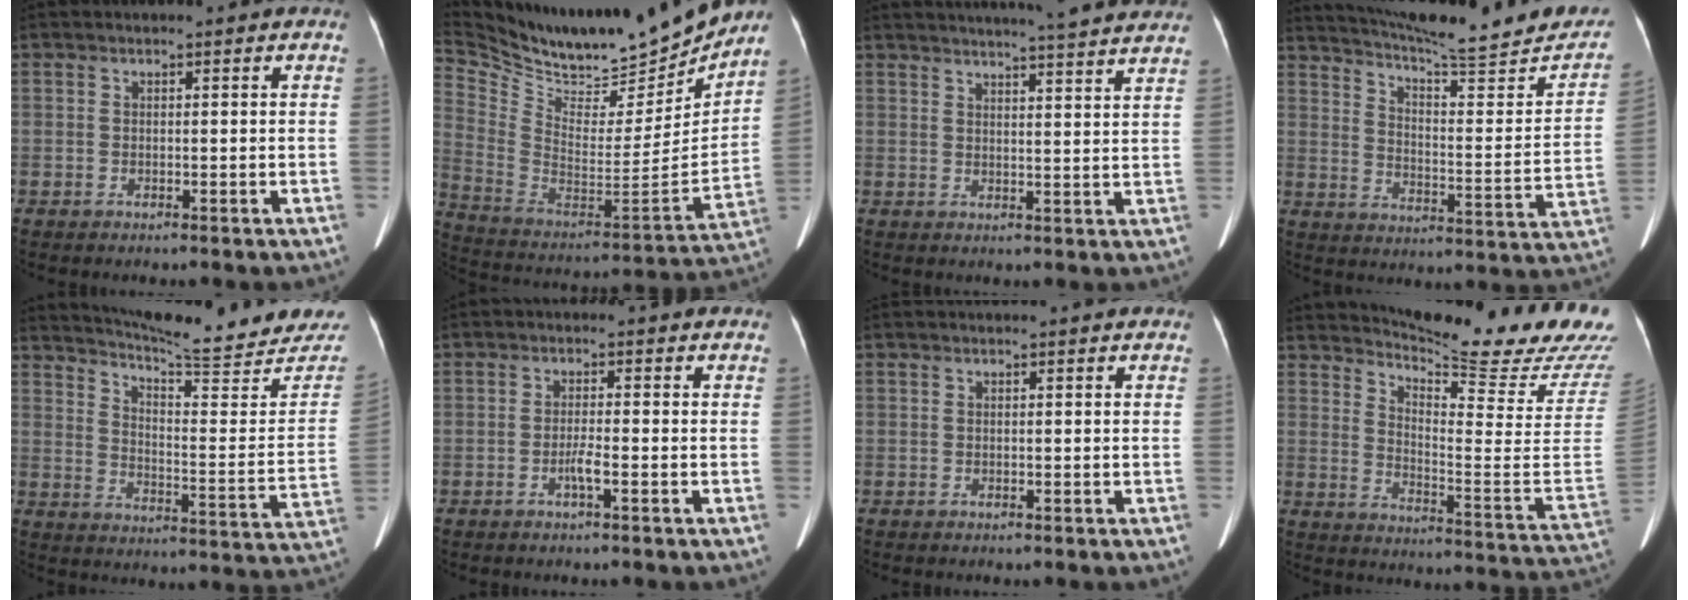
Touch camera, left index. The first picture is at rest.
{"total": 26.9, "force": [24.2, 6.4, 9.9], "torque": [-0.208, -0.049, 0.379]}
{"total": 18.2, "force": [16.7, -0.2, 7.3], "torque": [-0.112, -0.012, 0.203]}
{"total": 22.7, "force": [20.0, 2.2, 10.5], "torque": [-0.156, -0.033, 0.269]}
{"total": 22.3, "force": [20.8, 1.9, 7.7], "torque": [-0.111, -0.076, 0.265]}
{"total": 2.2, "force": [-1.1, 0.0, 1.9], "torque": [-0.037, -0.001, -0.022]}
{"total": 0.0}
{"total": 23.2, "force": [21.2, 0.6, 9.4], "torque": [-0.144, -0.123, 0.262]}